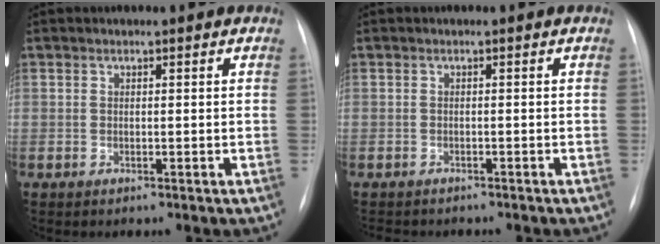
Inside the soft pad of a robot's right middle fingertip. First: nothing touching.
{"total": 5.0, "force": [-4.3, 1.7, 1.8], "torque": [-0.026, -0.005, -0.053]}